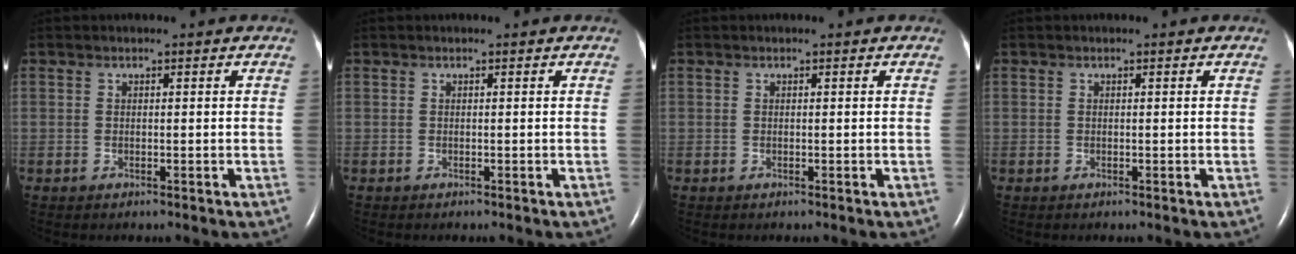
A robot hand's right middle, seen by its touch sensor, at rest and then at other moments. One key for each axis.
{"total": 0.0}
{"total": 0.0}
{"total": 0.0}